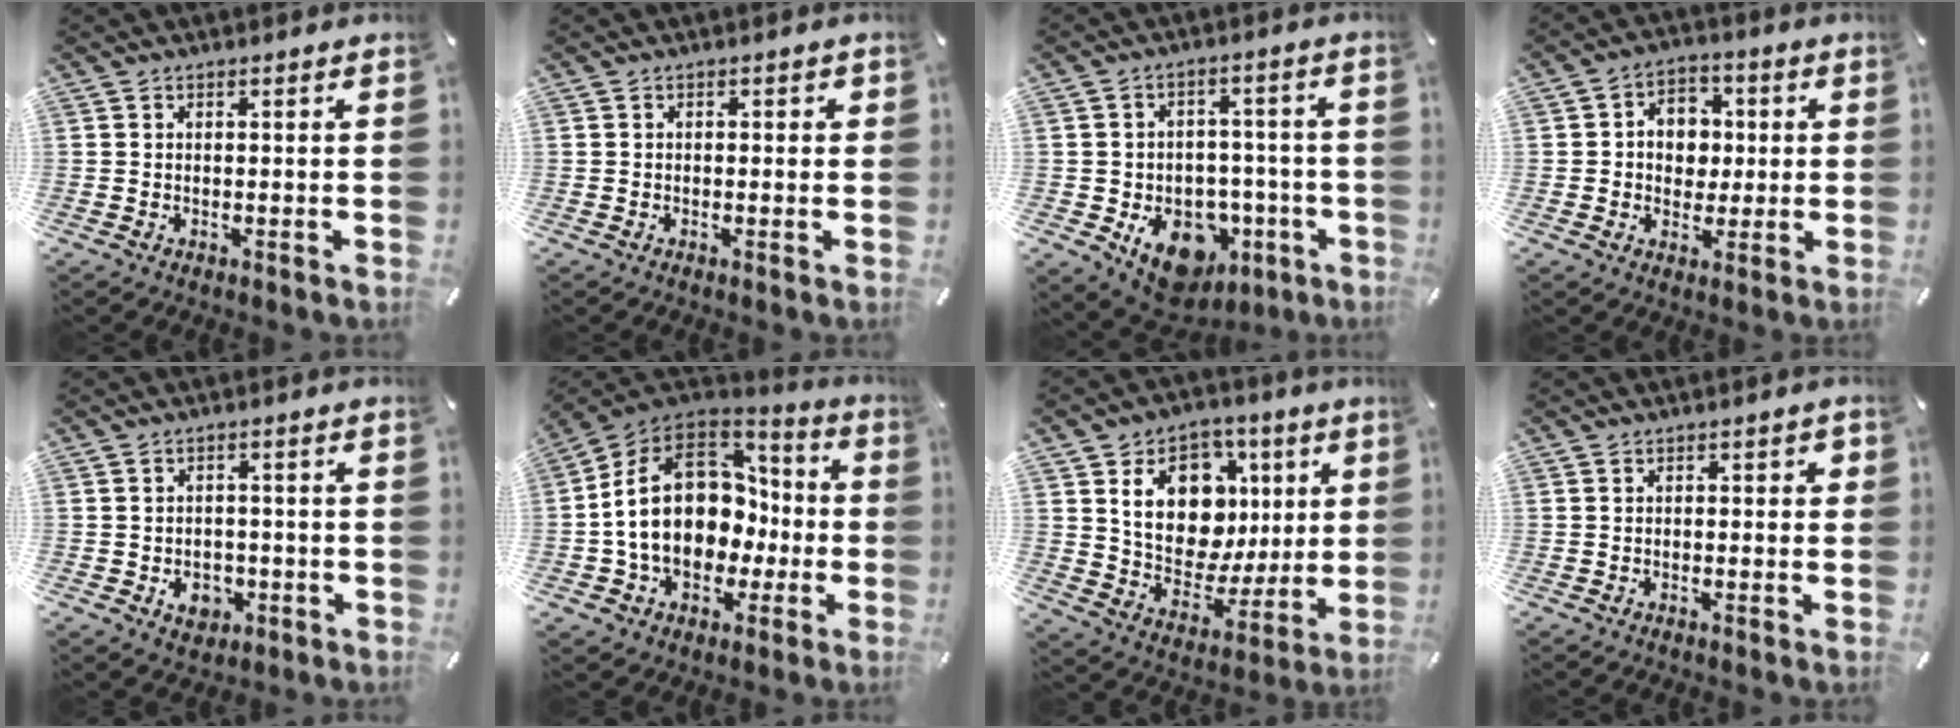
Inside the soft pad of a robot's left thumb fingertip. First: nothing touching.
{"total": 0.9, "force": [-0.3, 0.6, 0.5], "torque": [-0.010, 0.005, -0.008]}
{"total": 13.0, "force": [-6.3, 9.4, 6.3], "torque": [-0.085, 0.033, -0.100]}
{"total": 8.0, "force": [0.2, 7.0, 3.9], "torque": [-0.053, 0.013, 0.002]}
{"total": 5.8, "force": [-1.9, 4.8, 2.6], "torque": [-0.032, 0.007, -0.034]}
{"total": 19.8, "force": [-0.3, 15.5, 12.3], "torque": [-0.237, 0.004, 0.005]}
{"total": 16.8, "force": [5.2, 13.0, 9.2], "torque": [-0.150, -0.019, 0.103]}
{"total": 1.5, "force": [-0.5, 0.9, 1.0], "torque": [-0.018, 0.006, -0.011]}